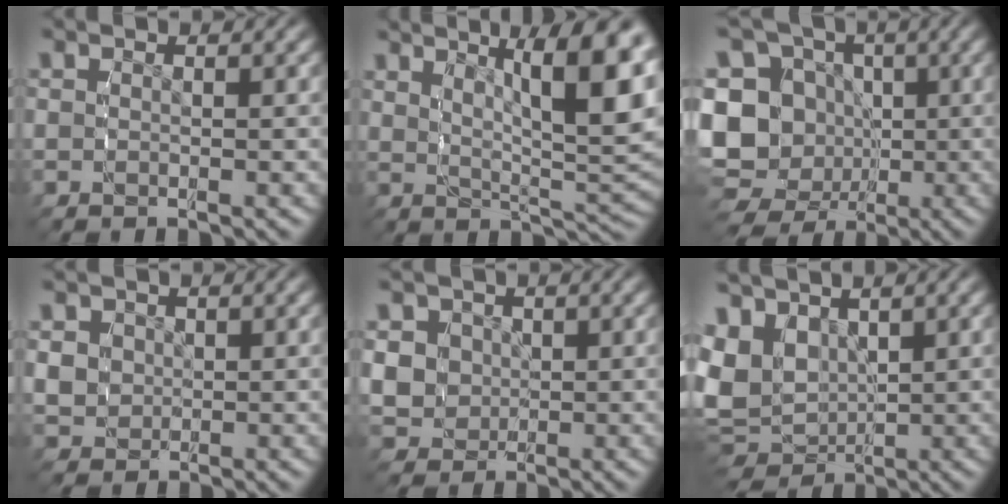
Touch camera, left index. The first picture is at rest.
{"total": 10.6, "force": [3.7, 3.1, 9.4], "torque": [-0.112, -0.001, 0.066]}
{"total": 15.8, "force": [-1.7, 14.0, 7.1], "torque": [-0.158, -0.050, -0.025]}
{"total": 3.1, "force": [0.2, 2.9, 1.2], "torque": [-0.029, -0.011, 0.015]}
{"total": 6.9, "force": [0.4, 6.3, 2.7], "torque": [-0.059, -0.020, 0.015]}
{"total": 8.3, "force": [0.1, 7.0, 4.4], "torque": [-0.121, -0.045, 0.022]}